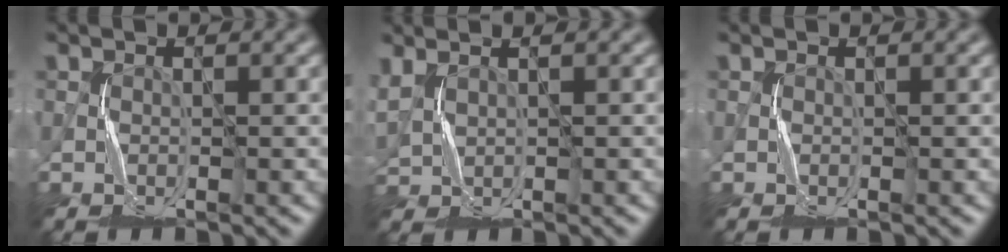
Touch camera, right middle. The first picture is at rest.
{"total": 2.4, "force": [1.2, 1.2, 1.7], "torque": [-0.055, 0.006, 0.028]}
{"total": 0.0}